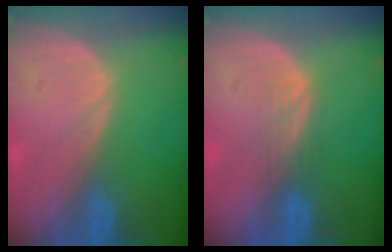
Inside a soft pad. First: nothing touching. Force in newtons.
{"total": 2.4, "press": 2.3, "slide": 0.4}